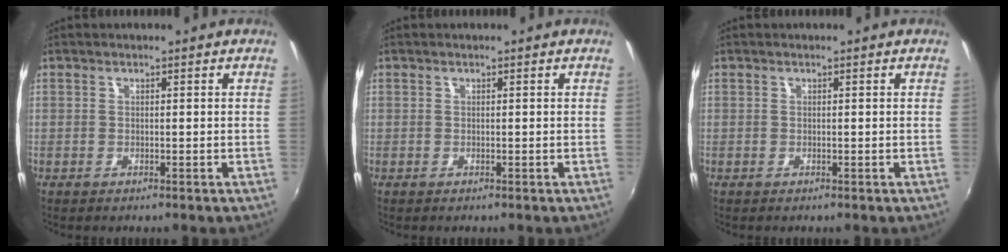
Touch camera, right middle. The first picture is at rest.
{"total": 0.0}
{"total": 0.0}